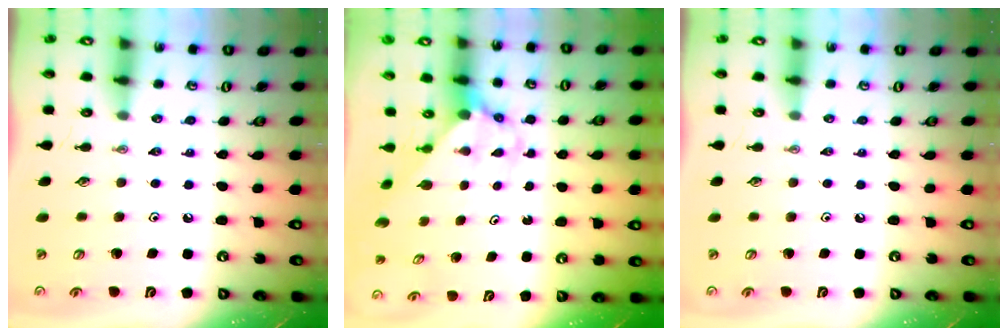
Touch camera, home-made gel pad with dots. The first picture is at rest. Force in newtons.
{"total": 3.6, "press": 3.5, "slide": 0.4}
{"total": 0.0}